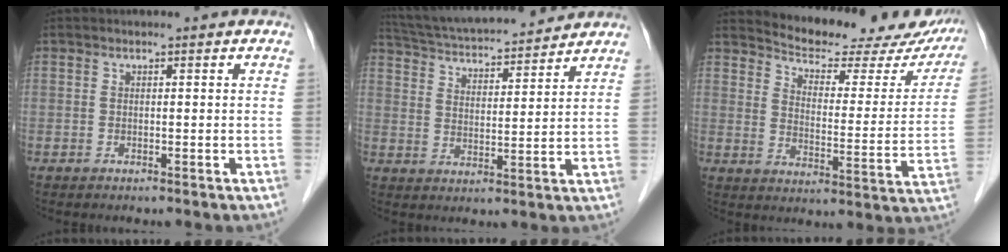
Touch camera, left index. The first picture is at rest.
{"total": 17.7, "force": [16.3, 2.4, 6.4], "torque": [-0.115, 0.033, 0.254]}
{"total": 21.5, "force": [20.1, 4.8, 5.8], "torque": [-0.060, -0.056, 0.244]}